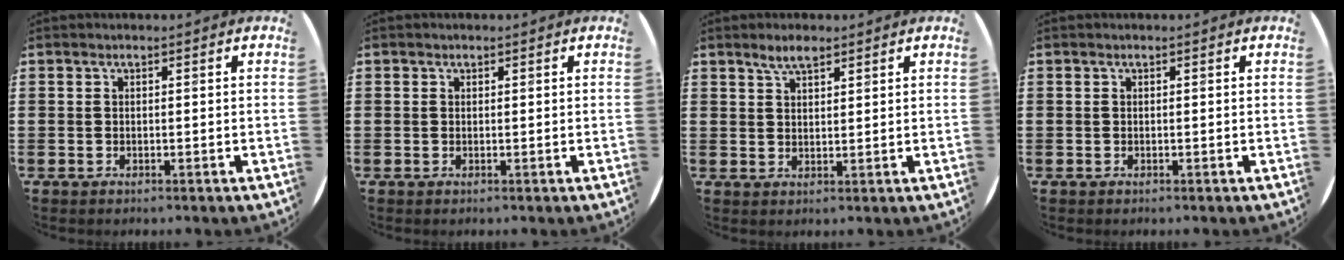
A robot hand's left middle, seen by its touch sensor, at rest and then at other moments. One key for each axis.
{"total": 0.0}
{"total": 3.0, "fx": 2.5, "fy": 0.9, "fz": 1.5, "tx": -0.023, "ty": 0.002, "tz": 0.043}
{"total": 0.0}